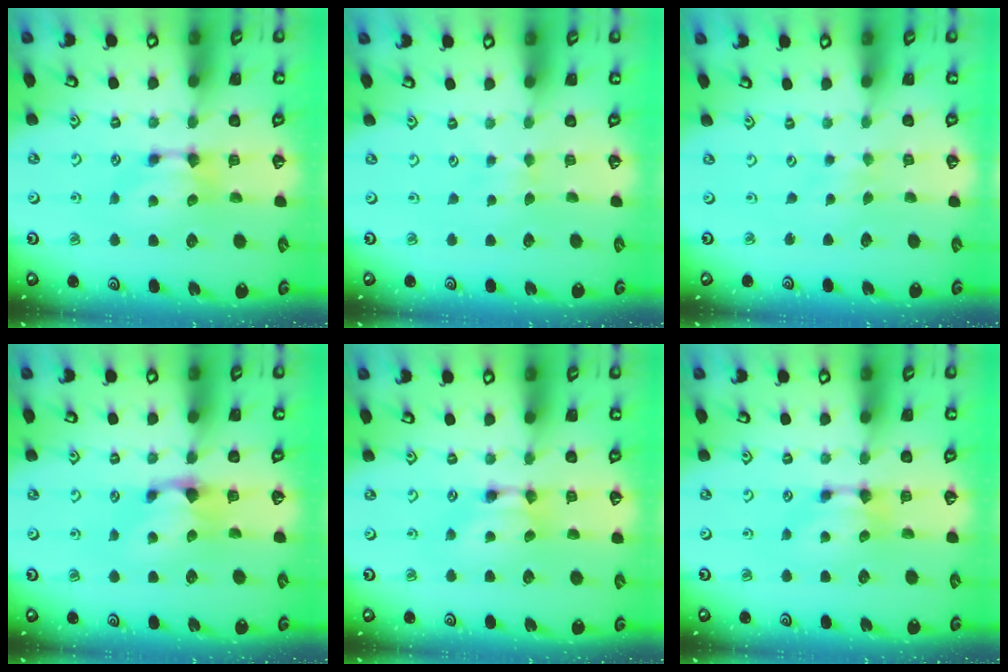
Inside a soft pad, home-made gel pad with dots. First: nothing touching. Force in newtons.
{"total": 3.0, "press": 2.9, "slide": 0.4}
{"total": 2.6, "press": 2.6, "slide": 0.0}
{"total": 1.0, "press": 0.1, "slide": 1.0}
{"total": 1.6, "press": 1.5, "slide": 0.2}
{"total": 0.0}